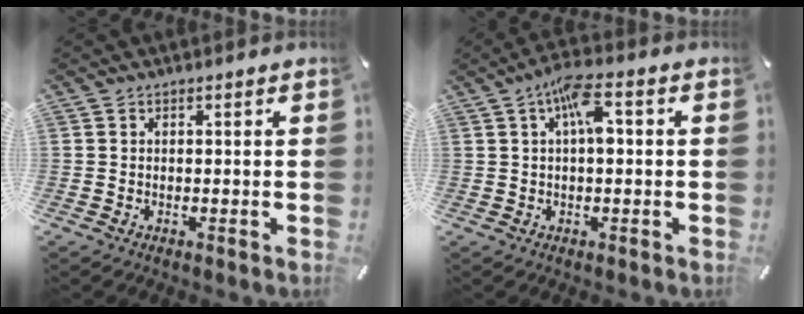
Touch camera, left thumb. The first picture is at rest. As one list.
[{"total": 7.7, "force": [1.4, 3.1, 6.9], "torque": [-0.117, 0.010, 0.021]}]